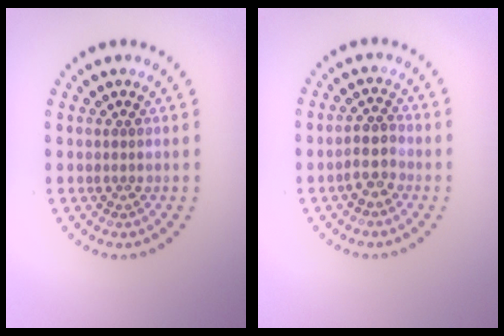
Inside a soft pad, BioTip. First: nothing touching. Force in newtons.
{"total": 2.3, "press": 2.0, "slide": 1.0}